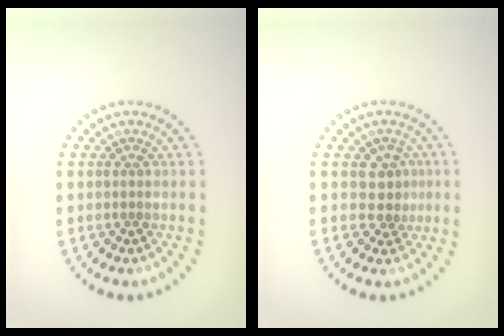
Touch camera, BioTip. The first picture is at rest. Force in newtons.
{"total": 2.0, "press": 1.7, "slide": 1.0}